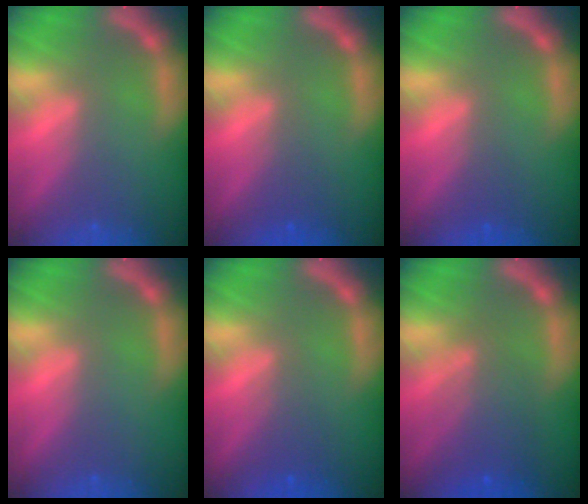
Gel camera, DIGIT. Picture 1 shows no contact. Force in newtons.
{"total": 1.5}
{"total": 1.0}
{"total": 0.0}
{"total": 2.0}
{"total": 5.1}